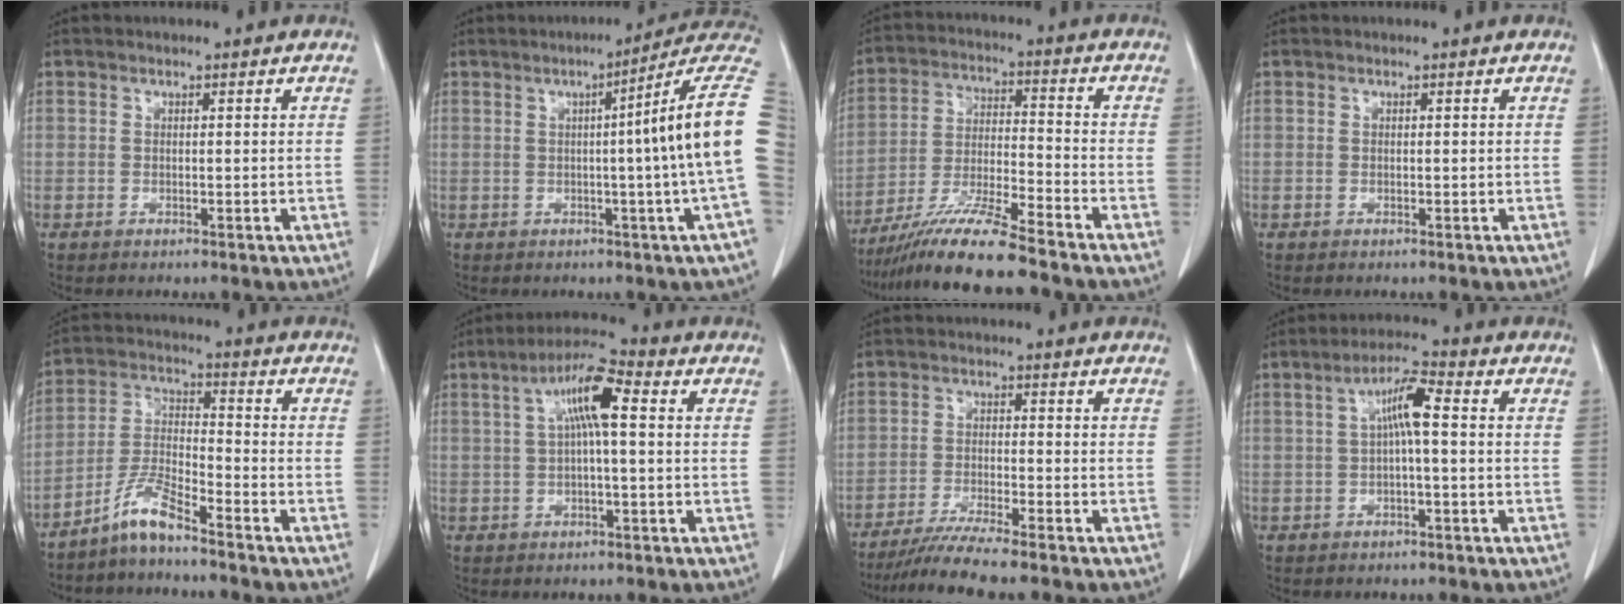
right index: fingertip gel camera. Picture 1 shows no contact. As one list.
[{"total": 12.7, "force": [1.0, -2.6, 12.4], "torque": [-0.139, 0.011, 0.001]}, {"total": 12.4, "force": [-10.3, -0.6, 7.0], "torque": [-0.130, -0.020, -0.187]}, {"total": 0.0}, {"total": 6.4, "force": [-5.2, 0.3, 3.6], "torque": [-0.083, -0.008, -0.106]}, {"total": 8.2, "force": [1.8, 1.2, 7.9], "torque": [-0.149, 0.025, 0.027]}, {"total": 7.3, "force": [-6.2, -1.1, 3.6], "torque": [-0.058, -0.026, -0.107]}, {"total": 5.6, "force": [0.5, 0.6, 5.6], "torque": [-0.102, 0.017, 0.009]}]